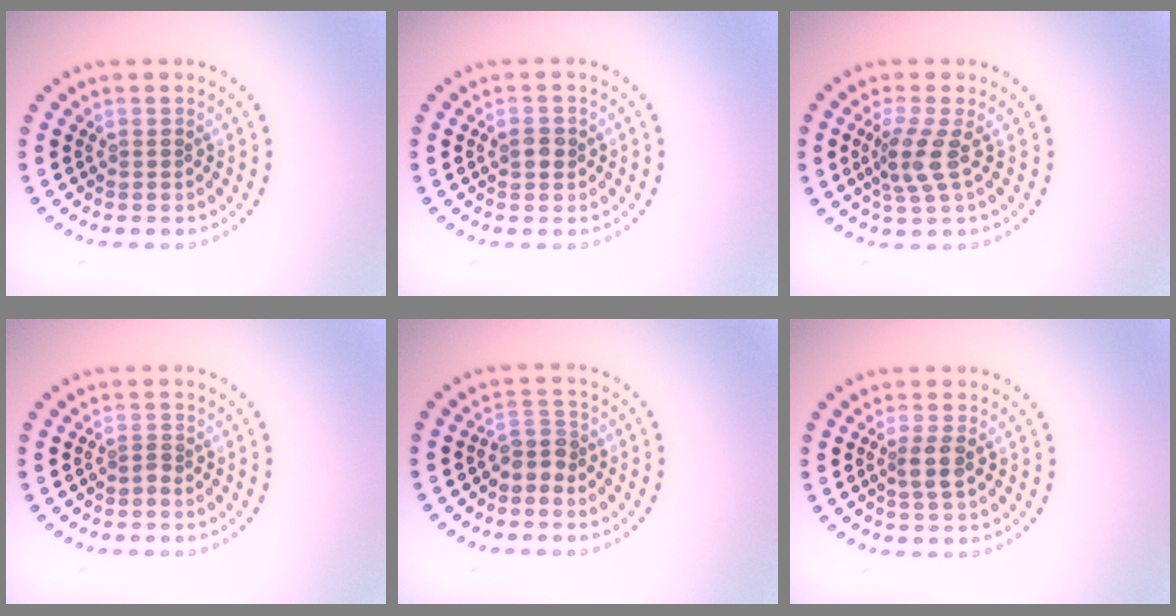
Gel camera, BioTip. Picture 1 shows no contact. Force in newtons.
{"total": 1.4, "press": 1.4, "slide": 0.1}
{"total": 2.9, "press": 2.2, "slide": 1.9}
{"total": 0.6, "press": 0.3, "slide": 0.5}
{"total": 2.1, "press": 1.7, "slide": 1.3}
{"total": 2.0, "press": 1.7, "slide": 0.9}